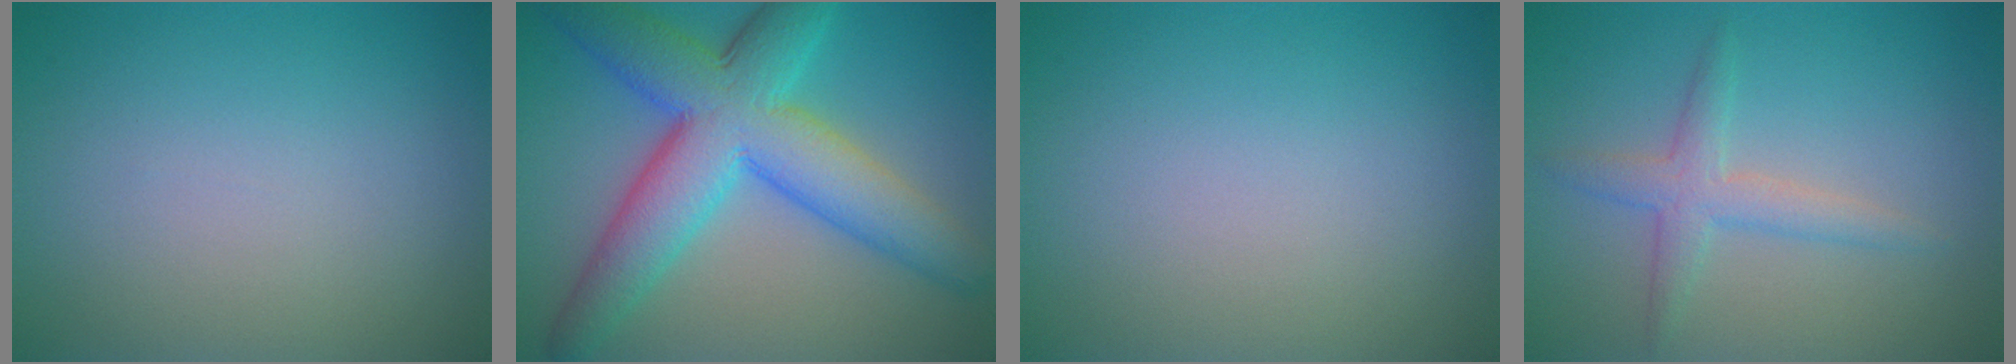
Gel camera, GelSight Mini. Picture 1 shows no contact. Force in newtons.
{"total": 10.1, "press": 10.1, "slide": 0.4}
{"total": 0.0}
{"total": 2.7, "press": 2.7, "slide": 0.0}